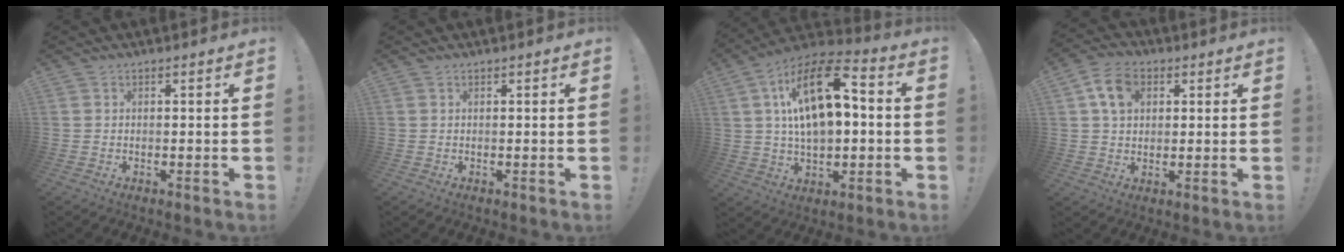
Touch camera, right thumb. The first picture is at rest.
{"total": 0.0}
{"total": 19.5, "force": [3.9, 10.5, 16.0], "torque": [-0.274, -0.009, 0.064]}
{"total": 9.6, "force": [3.6, 7.2, 5.3], "torque": [-0.078, 0.001, 0.070]}